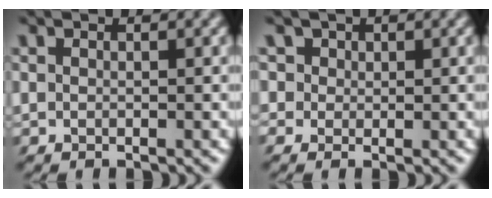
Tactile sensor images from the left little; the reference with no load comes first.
{"total": 2.3, "force": [1.0, 2.0, 0.6], "torque": [-0.029, 0.012, 0.019]}